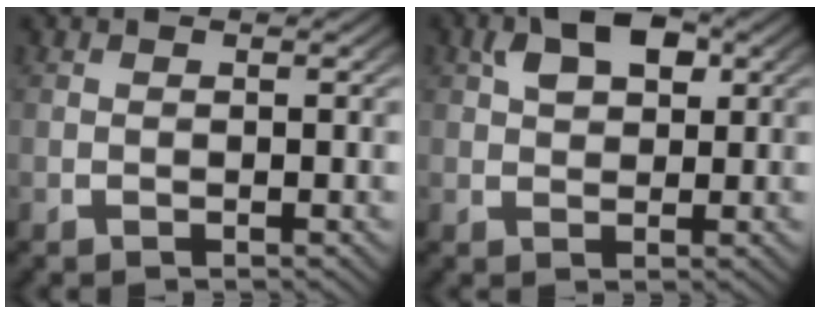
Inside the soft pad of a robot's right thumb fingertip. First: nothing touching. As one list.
[{"total": 4.3, "force": [2.0, 2.3, 2.9], "torque": [-0.038, 0.008, 0.035]}]